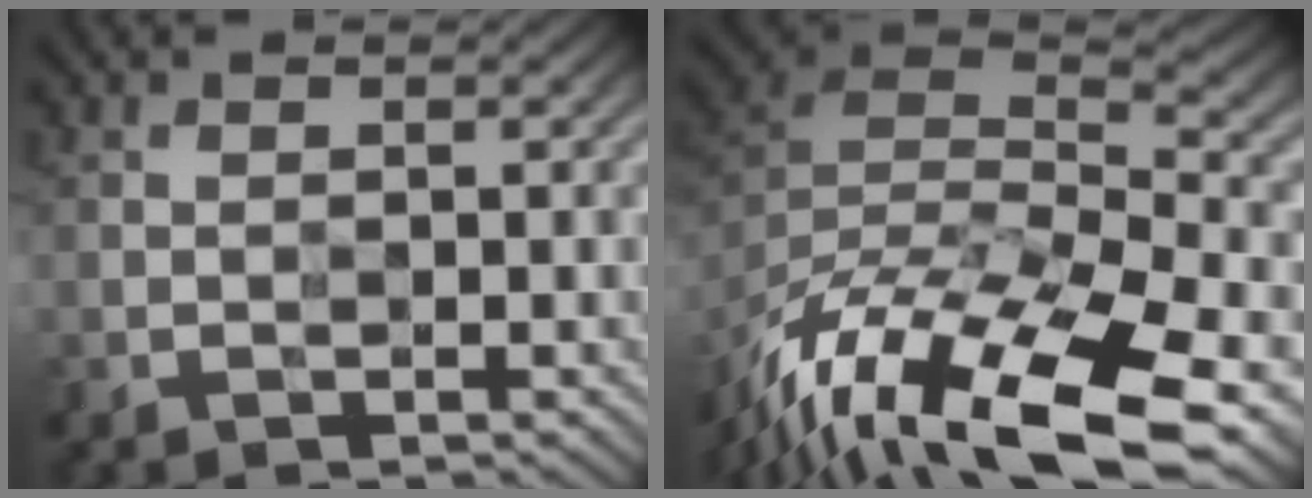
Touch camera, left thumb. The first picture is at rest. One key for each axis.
{"total": 17.9, "fx": -14.0, "fy": 5.2, "fz": 9.9, "tx": -0.188, "ty": -0.016, "tz": -0.209}